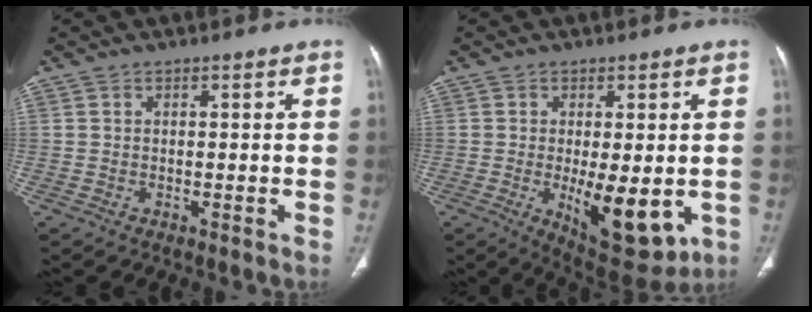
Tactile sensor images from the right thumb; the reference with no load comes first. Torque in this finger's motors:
{"motor_torque": [1.79, 1.56, 0.32, -0.43, 0.34]}